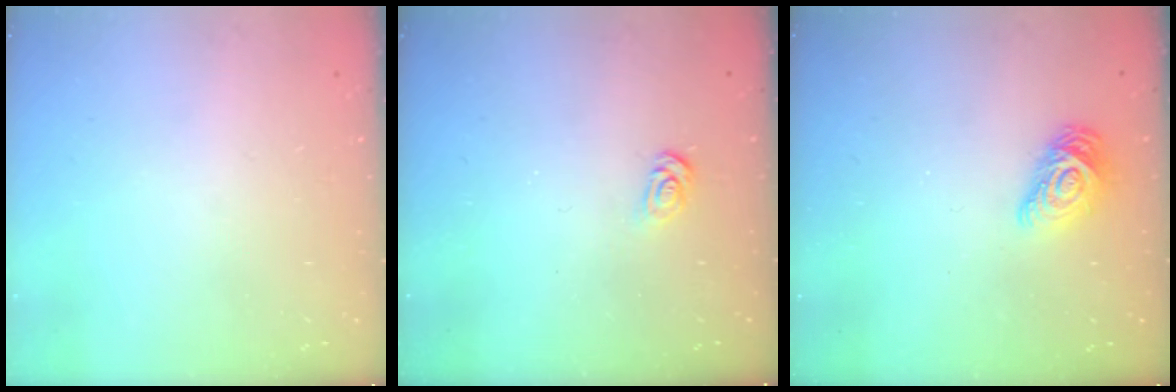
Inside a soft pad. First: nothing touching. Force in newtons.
{"total": 3.4, "press": 3.4, "slide": 0.3}
{"total": 10.5, "press": 10.5, "slide": 0.4}